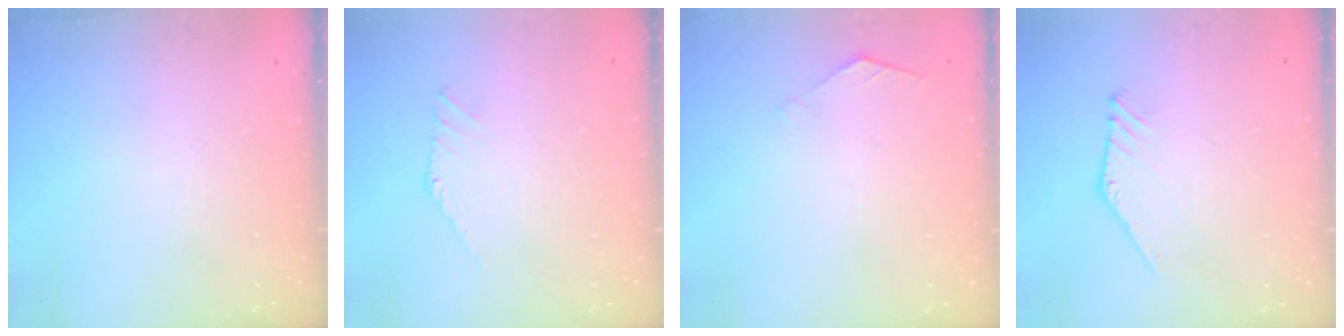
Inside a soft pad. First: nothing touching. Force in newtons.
{"total": 0.0}
{"total": 1.3, "press": 1.2, "slide": 0.4}
{"total": 2.0, "press": 2.0, "slide": 0.0}